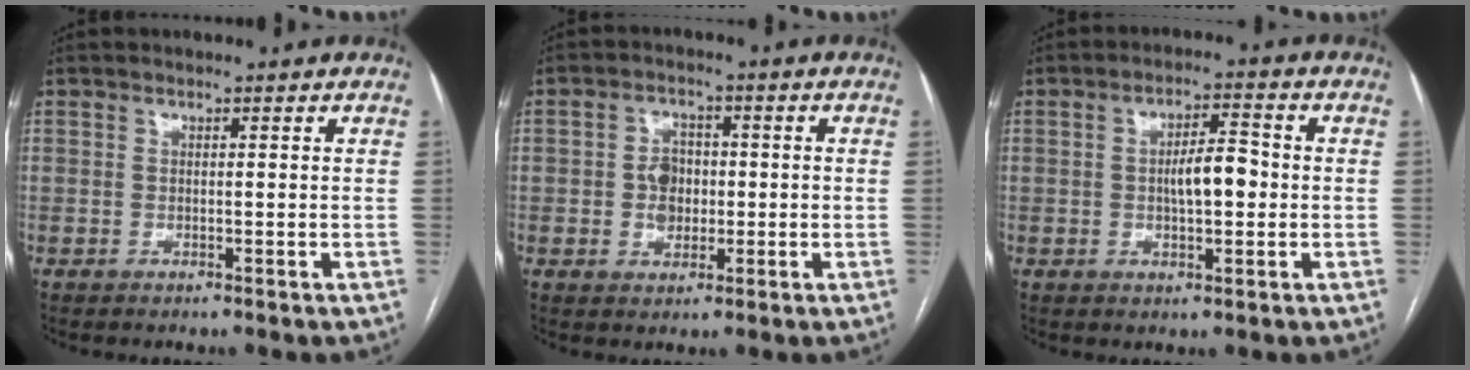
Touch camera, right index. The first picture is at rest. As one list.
[{"total": 4.5, "force": [-0.4, 3.5, 2.8], "torque": [-0.046, 0.010, -0.003]}, {"total": 6.0, "force": [-0.3, 1.9, 5.6], "torque": [-0.098, 0.011, -0.004]}]